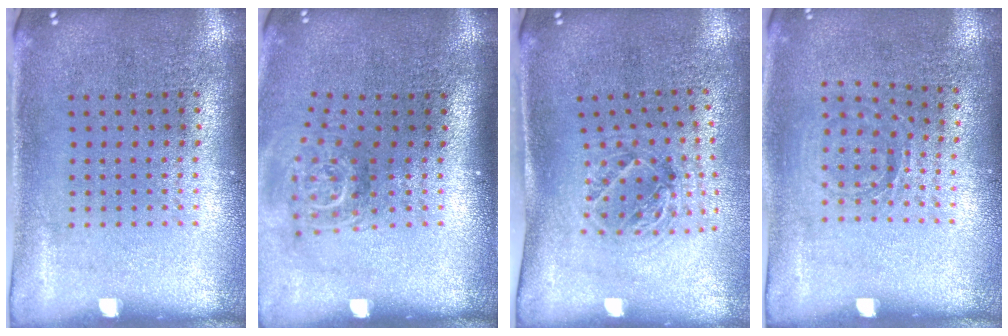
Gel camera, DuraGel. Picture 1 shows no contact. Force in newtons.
{"total": 1.9, "press": 1.3, "slide": 1.3}
{"total": 1.1, "press": 1.1, "slide": 0.4}
{"total": 0.8, "press": 0.7, "slide": 0.3}